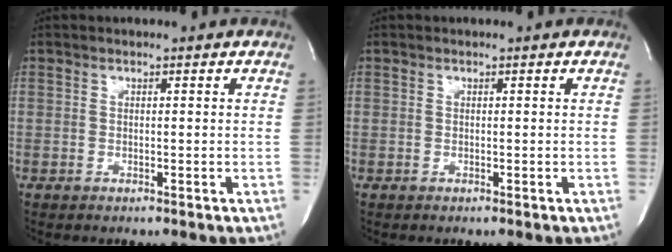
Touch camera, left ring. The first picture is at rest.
{"total": 0.0}